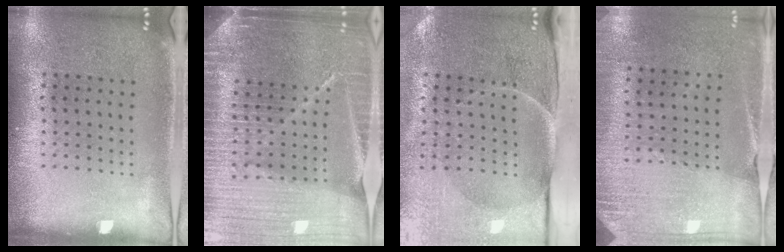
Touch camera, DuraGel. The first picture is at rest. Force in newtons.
{"total": 5.5, "press": 4.8, "slide": 2.6}
{"total": 4.9, "press": 3.9, "slide": 3.0}
{"total": 2.6, "press": 2.5, "slide": 0.8}